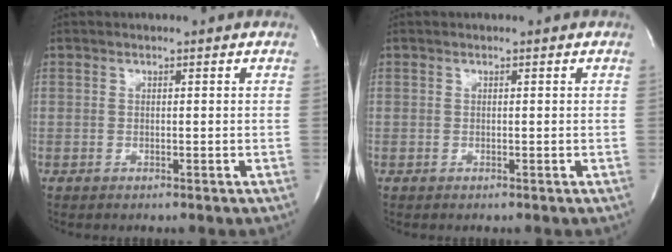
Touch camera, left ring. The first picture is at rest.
{"total": 0.0}